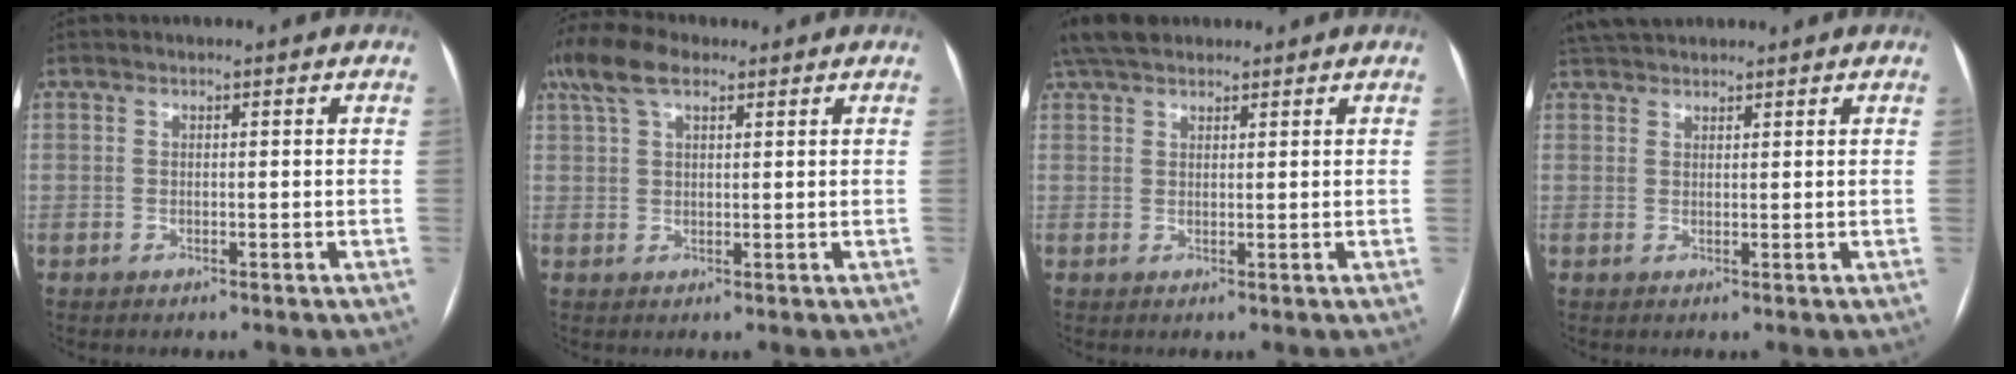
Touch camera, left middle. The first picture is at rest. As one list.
[{"total": 7.5, "force": [4.8, 2.9, 5.0], "torque": [-0.111, 0.037, 0.094]}, {"total": 6.6, "force": [5.4, 2.5, 2.9], "torque": [-0.057, 0.033, 0.102]}, {"total": 5.3, "force": [4.7, 1.5, 1.9], "torque": [-0.032, 0.036, 0.084]}]